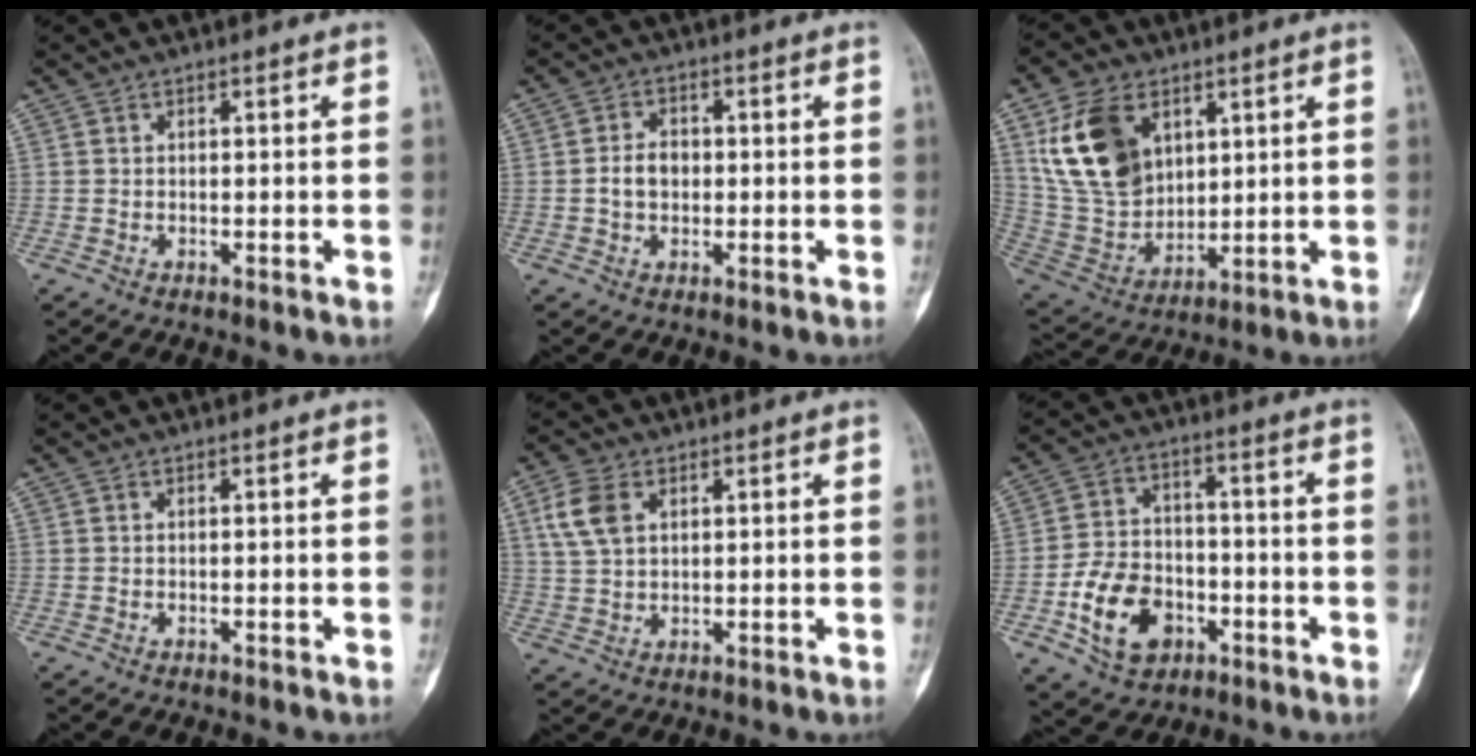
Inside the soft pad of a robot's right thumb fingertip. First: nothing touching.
{"total": 4.4, "force": [-0.2, 3.3, 2.9], "torque": [-0.044, 0.011, -0.007]}
{"total": 16.5, "force": [6.5, 11.1, 10.3], "torque": [-0.173, -0.025, 0.143]}
{"total": 0.0}
{"total": 6.9, "force": [2.5, 4.4, 4.6], "torque": [-0.094, 0.001, 0.053]}
{"total": 13.0, "force": [-4.7, 9.2, 7.8], "torque": [-0.114, 0.027, -0.079]}